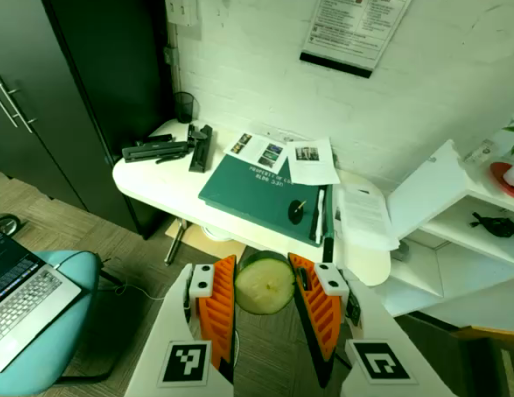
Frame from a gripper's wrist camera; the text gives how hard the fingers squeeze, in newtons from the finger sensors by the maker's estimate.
{"total": 10.1, "left": 10.2, "right": 9.9}